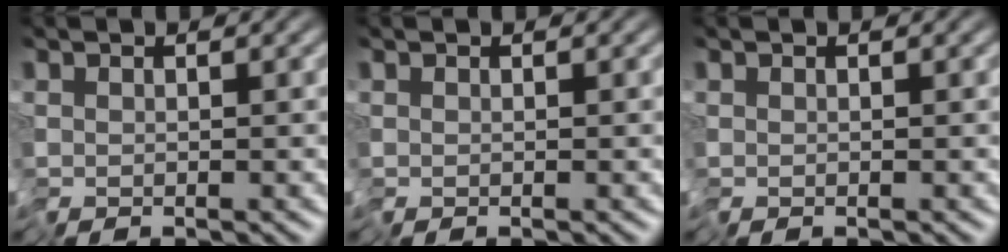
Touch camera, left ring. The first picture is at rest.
{"total": 0.0}
{"total": 0.0}